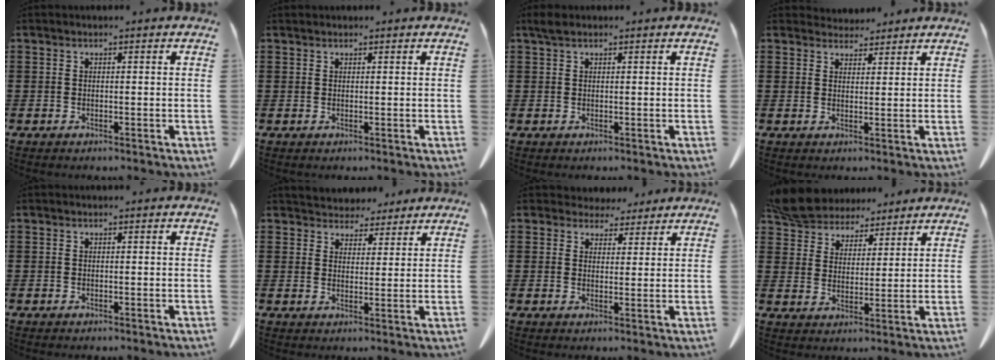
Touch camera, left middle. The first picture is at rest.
{"total": 0.6, "force": [0.6, 0.2, 0.0], "torque": [-0.002, 0.000, 0.013]}
{"total": 1.3, "force": [0.9, 0.6, 0.8], "torque": [-0.019, 0.003, 0.017]}
{"total": 3.3, "force": [3.2, 0.9, 0.3], "torque": [-0.006, -0.010, 0.060]}
{"total": 0.0}
{"total": 4.2, "force": [3.9, 1.3, -0.2], "torque": [-0.010, -0.012, 0.075]}
{"total": 3.9, "force": [3.5, 1.7, 0.5], "torque": [-0.013, -0.005, 0.065]}
{"total": 7.2, "force": [6.7, 2.3, 1.1], "torque": [-0.055, -0.025, 0.126]}